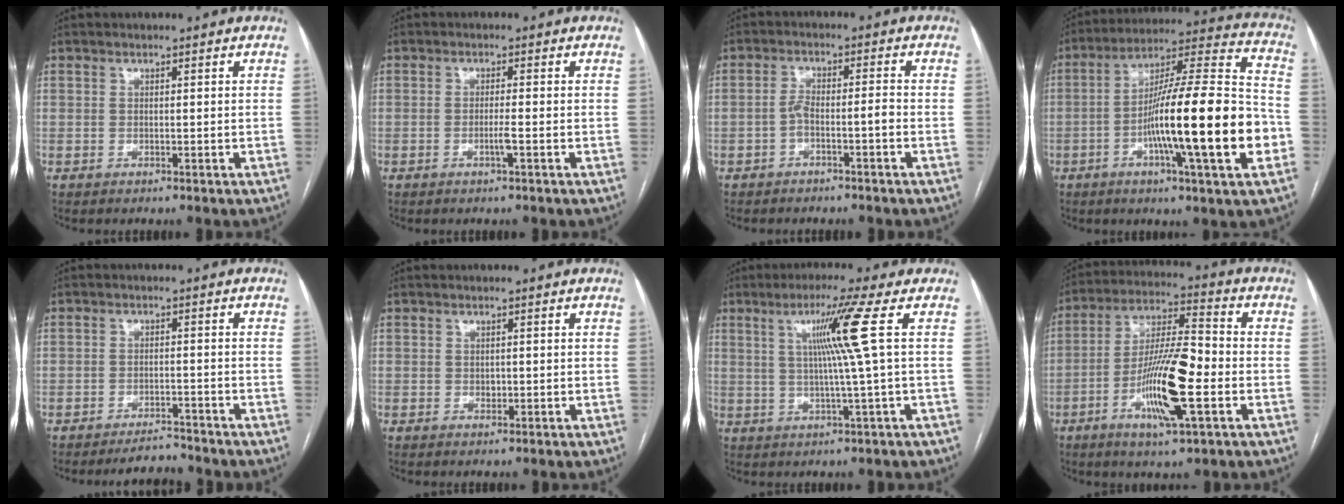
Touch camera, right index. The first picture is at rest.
{"total": 2.0, "force": [-0.8, -0.2, 1.8], "torque": [-0.035, -0.002, -0.015]}
{"total": 3.5, "force": [-1.7, 0.5, 3.1], "torque": [-0.055, 0.018, -0.027]}
{"total": 22.4, "force": [-5.7, 1.0, 21.7], "torque": [-0.328, -0.001, -0.093]}
{"total": 3.4, "force": [-3.3, 0.6, 0.2], "torque": [0.001, -0.006, -0.051]}
{"total": 0.9, "force": [-0.1, 0.7, 0.6], "torque": [-0.007, 0.001, 0.000]}
{"total": 8.1, "force": [2.0, -2.6, 7.4], "torque": [-0.134, 0.000, 0.043]}
{"total": 14.2, "force": [-4.3, 2.0, 13.4], "torque": [-0.251, -0.003, -0.078]}